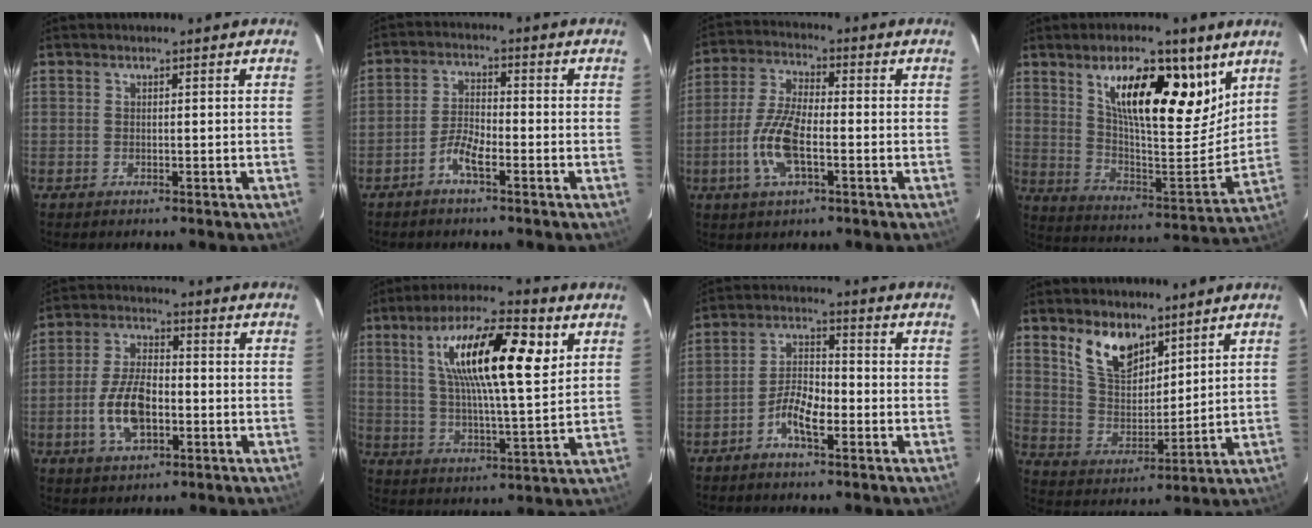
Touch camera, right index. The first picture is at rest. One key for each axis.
{"total": 4.1, "fx": -2.8, "fy": 0.9, "fz": 2.9, "tx": -0.070, "ty": 0.009, "tz": -0.056}
{"total": 9.9, "fx": -3.2, "fy": 3.5, "fz": 8.7, "tx": -0.186, "ty": 0.003, "tz": -0.066}
{"total": 19.8, "fx": 11.0, "fy": 7.0, "fz": 14.9, "tx": -0.229, "ty": 0.005, "tz": 0.189}
{"total": 9.8, "fx": -2.8, "fy": 4.8, "fz": 8.0, "tx": -0.165, "ty": 0.005, "tz": -0.049}
{"total": 18.0, "fx": 6.6, "fy": 4.3, "fz": 16.1, "tx": -0.280, "ty": 0.020, "tz": 0.108}
{"total": 6.1, "fx": -3.4, "fy": 2.1, "fz": 4.6, "tx": -0.101, "ty": 0.013, "tz": -0.065}
{"total": 10.6, "fx": 7.1, "fy": 5.4, "fz": 5.7, "tx": -0.109, "ty": 0.010, "tz": 0.143}